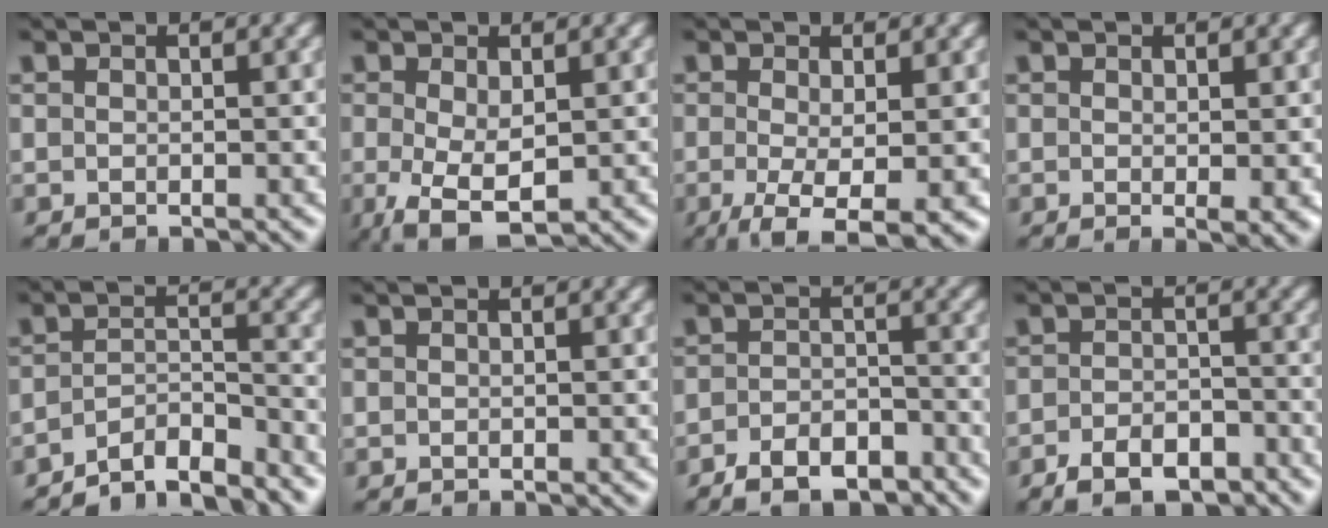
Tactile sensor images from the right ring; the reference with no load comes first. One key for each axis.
{"total": 6.8, "fx": -3.8, "fy": 3.4, "fz": 4.5, "tx": -0.102, "ty": -0.061, "tz": -0.030}
{"total": 6.4, "fx": -4.2, "fy": 2.1, "fz": 4.4, "tx": -0.097, "ty": -0.055, "tz": -0.040}
{"total": 1.4, "fx": 0.0, "fy": 0.0, "fz": 1.4, "tx": -0.019, "ty": -0.011, "tz": 0.004}
{"total": 6.9, "fx": -6.3, "fy": 2.0, "fz": 2.0, "tx": -0.040, "ty": -0.033, "tz": -0.096}
{"total": 0.0}
{"total": 5.0, "fx": -4.4, "fy": 1.8, "fz": 1.6, "tx": -0.015, "ty": -0.014, "tz": -0.071}
{"total": 4.4, "fx": -3.7, "fy": 1.6, "fz": 1.6, "tx": -0.015, "ty": -0.010, "tz": -0.061}